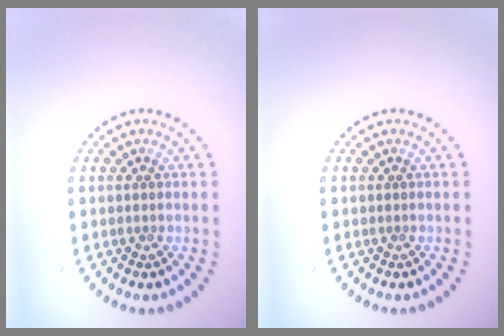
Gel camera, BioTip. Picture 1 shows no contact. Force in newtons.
{"total": 0.0}